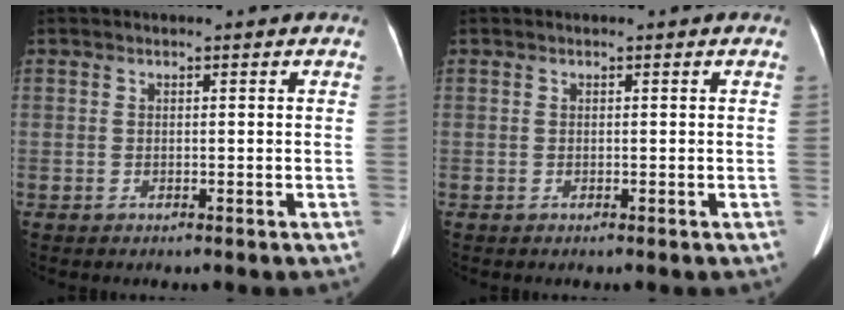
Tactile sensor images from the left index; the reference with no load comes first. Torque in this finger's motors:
{"motor_torque": [0.00, 0.00, 0.00, 0.00]}